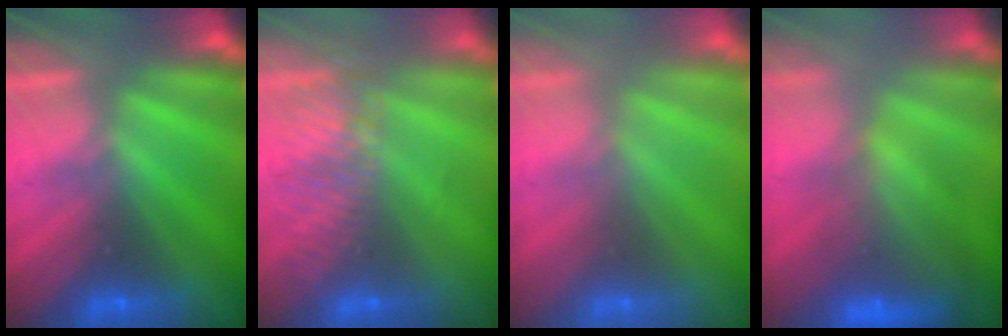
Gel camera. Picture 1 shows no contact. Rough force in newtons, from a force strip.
{"total": 6.8}
{"total": 3.1}
{"total": 6.1}